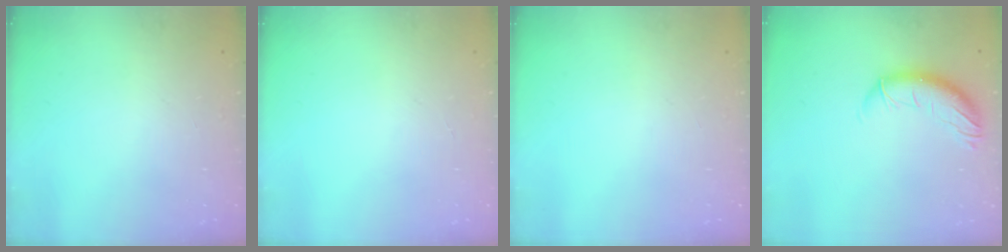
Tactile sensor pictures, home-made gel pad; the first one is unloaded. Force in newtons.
{"total": 0.0}
{"total": 0.0}
{"total": 10.5, "press": 10.4, "slide": 1.7}